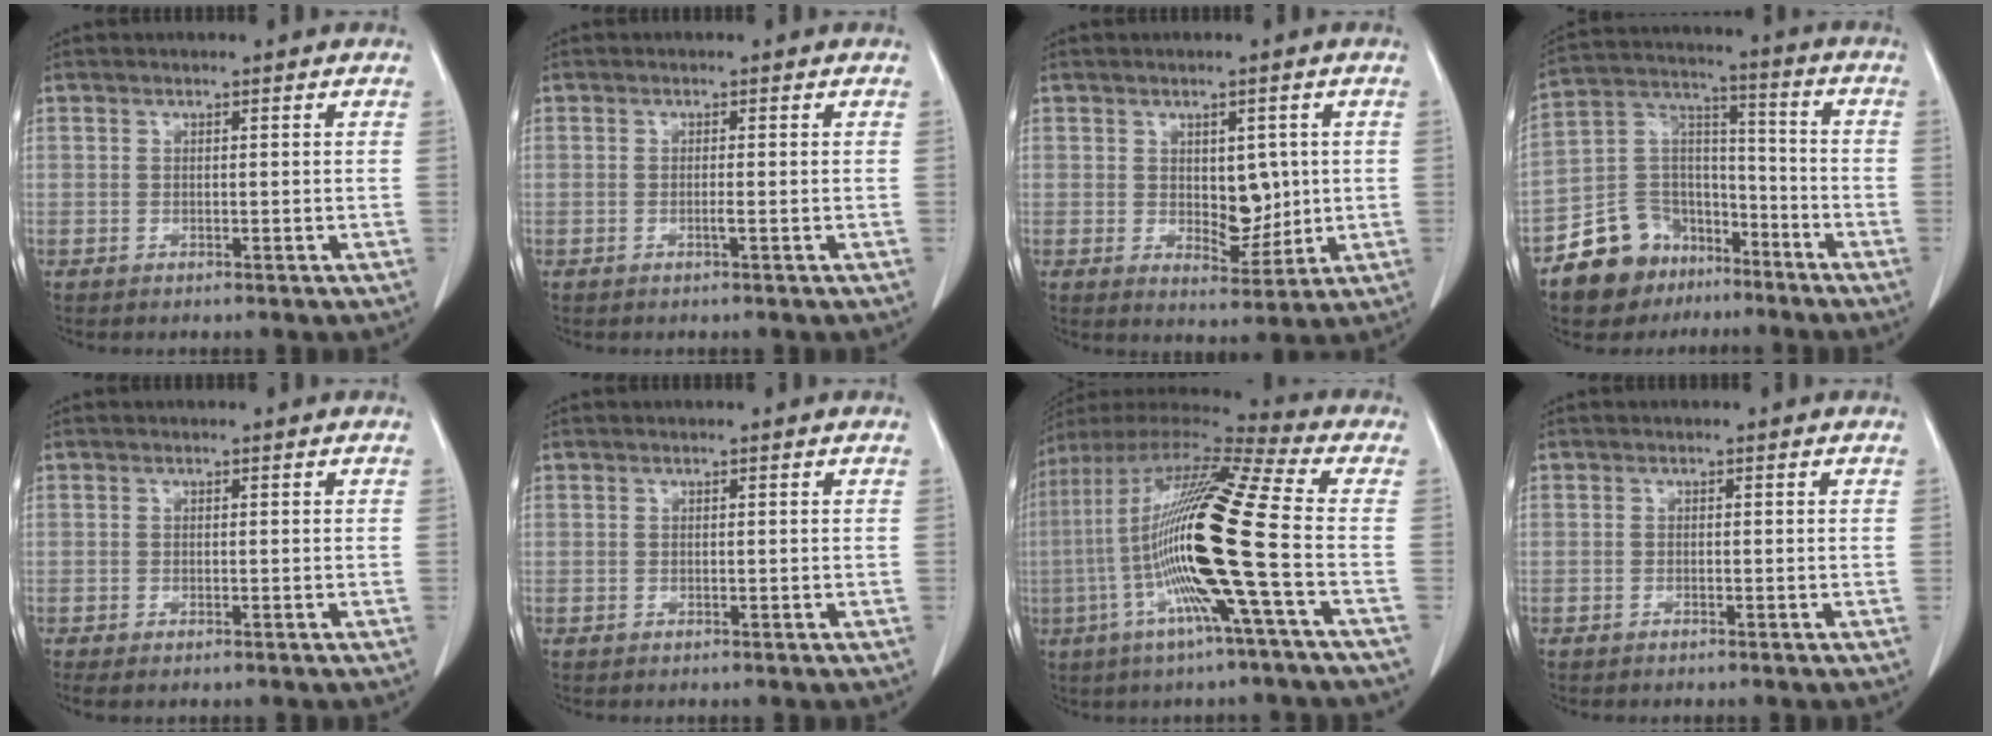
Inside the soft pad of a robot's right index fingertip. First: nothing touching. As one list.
[{"total": 0.8, "force": [-0.2, -0.1, 0.8], "torque": [-0.016, -0.001, -0.005]}, {"total": 5.7, "force": [0.6, 3.2, 4.7], "torque": [-0.064, -0.006, 0.021]}, {"total": 12.9, "force": [-8.6, 9.0, 3.4], "torque": [-0.069, 0.063, -0.147]}, {"total": 1.5, "force": [-1.1, 0.4, 0.9], "torque": [-0.009, -0.004, -0.014]}, {"total": 0.0}, {"total": 20.9, "force": [-3.8, -0.5, 20.5], "torque": [-0.408, -0.011, -0.094]}, {"total": 0.0}]